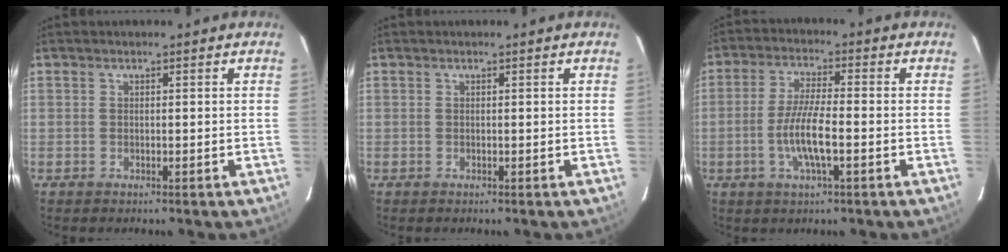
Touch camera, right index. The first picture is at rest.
{"total": 0.0}
{"total": 7.8, "force": [-2.3, 1.3, 7.4], "torque": [-0.147, -0.001, -0.044]}